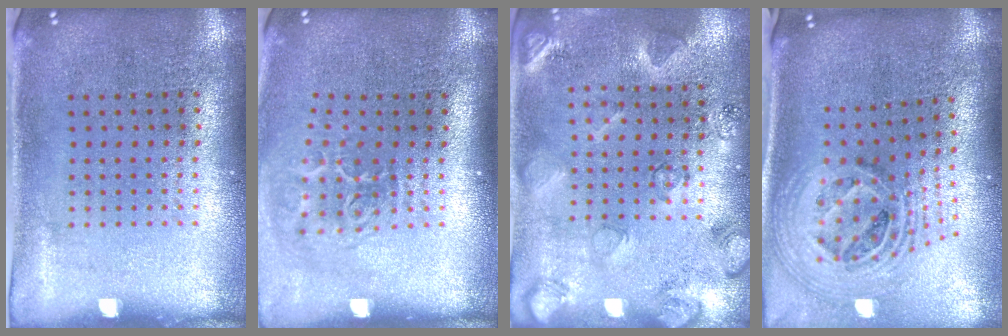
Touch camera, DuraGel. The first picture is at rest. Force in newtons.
{"total": 1.9, "press": 1.2, "slide": 1.5}
{"total": 2.1, "press": 2.1, "slide": 0.5}
{"total": 2.4, "press": 1.8, "slide": 1.6}